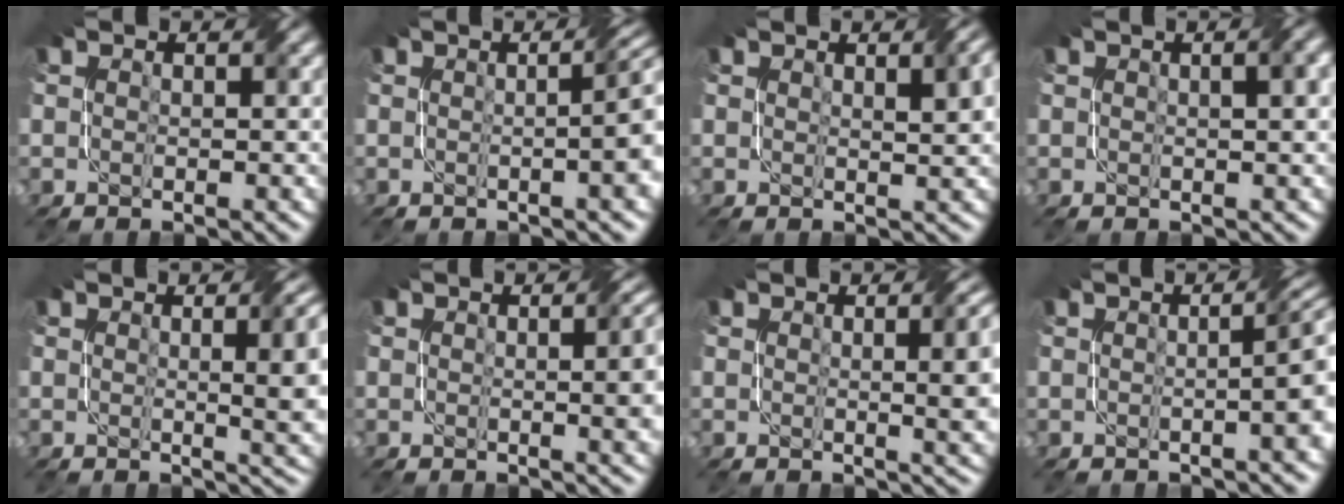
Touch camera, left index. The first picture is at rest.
{"total": 7.4, "force": [0.1, 3.1, 6.7], "torque": [-0.025, 0.025, -0.007]}
{"total": 3.2, "force": [1.5, 0.9, 2.7], "torque": [-0.028, 0.006, 0.024]}
{"total": 3.9, "force": [1.3, 1.5, 3.4], "torque": [-0.029, 0.012, 0.006]}
{"total": 7.5, "force": [1.3, 2.7, 6.9], "torque": [-0.046, 0.005, 0.018]}
{"total": 5.8, "force": [0.4, 2.2, 5.3], "torque": [-0.031, 0.011, 0.008]}
{"total": 6.6, "force": [1.0, 2.4, 6.1], "torque": [-0.039, 0.005, 0.016]}
{"total": 6.9, "force": [0.1, 2.6, 6.4], "torque": [-0.029, 0.023, -0.009]}